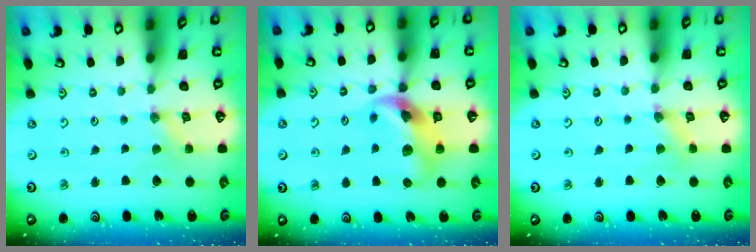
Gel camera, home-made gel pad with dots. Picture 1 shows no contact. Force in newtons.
{"total": 11.8, "press": 11.7, "slide": 1.6}
{"total": 1.5, "press": 1.4, "slide": 0.3}